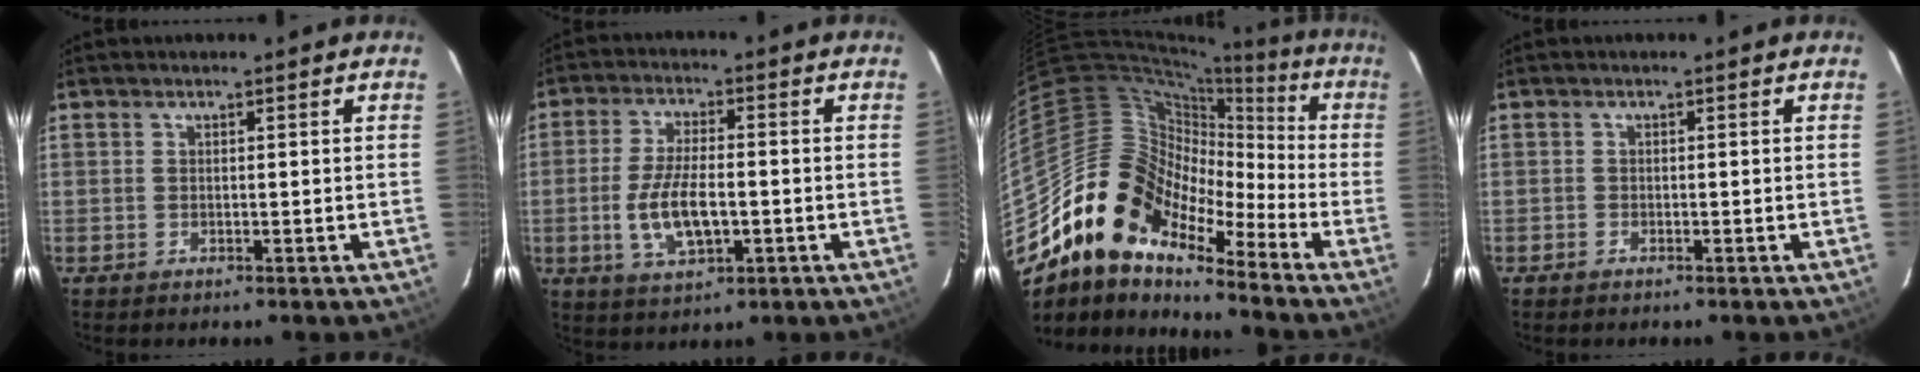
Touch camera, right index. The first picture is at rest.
{"total": 9.6, "force": [-2.0, 3.9, 8.6], "torque": [-0.173, -0.006, -0.034]}
{"total": 15.4, "force": [-12.1, 6.4, 7.1], "torque": [-0.128, 0.011, -0.239]}
{"total": 0.6, "force": [-0.5, 0.3, 0.0], "torque": [-0.003, 0.001, -0.012]}